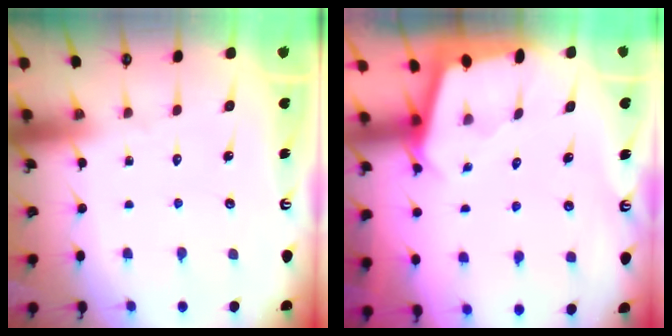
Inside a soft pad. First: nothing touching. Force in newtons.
{"total": 1.7, "press": 1.7, "slide": 0.1}